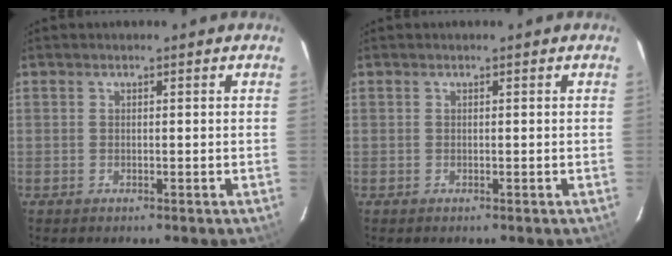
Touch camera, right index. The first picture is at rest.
{"total": 0.0}